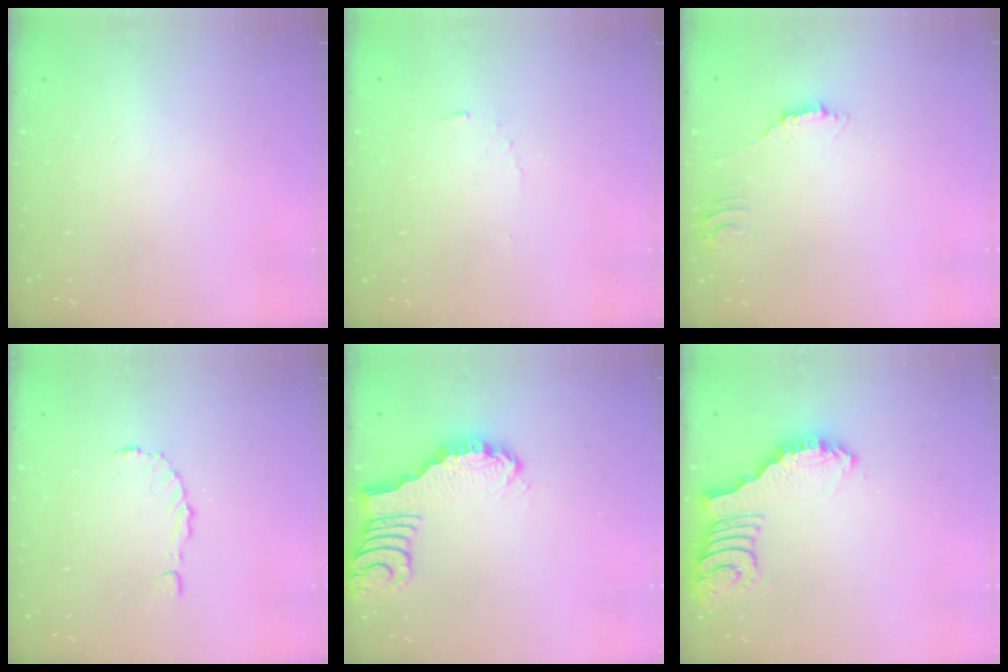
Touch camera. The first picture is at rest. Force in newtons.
{"total": 3.6, "press": 3.6, "slide": 0.4}
{"total": 3.8, "press": 3.8, "slide": 0.2}
{"total": 1.9, "press": 1.9, "slide": 0.3}
{"total": 2.8, "press": 2.7, "slide": 0.4}
{"total": 2.6, "press": 2.6, "slide": 0.4}